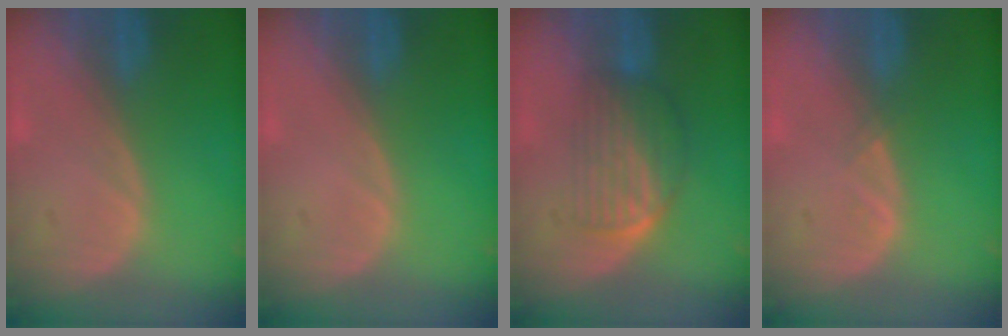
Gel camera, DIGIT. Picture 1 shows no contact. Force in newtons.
{"total": 0.0}
{"total": 7.0, "press": 5.8, "slide": 3.8}
{"total": 1.0, "press": 0.9, "slide": 0.5}